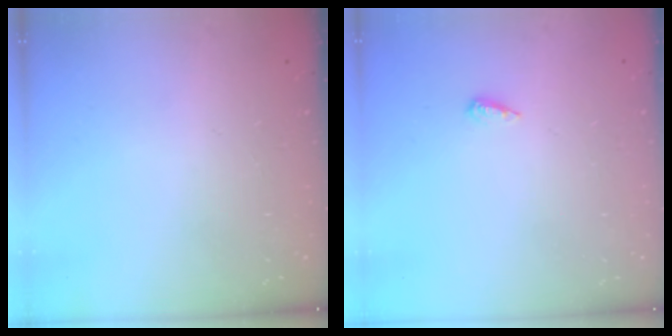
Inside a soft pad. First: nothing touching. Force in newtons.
{"total": 6.0, "press": 6.0, "slide": 0.6}